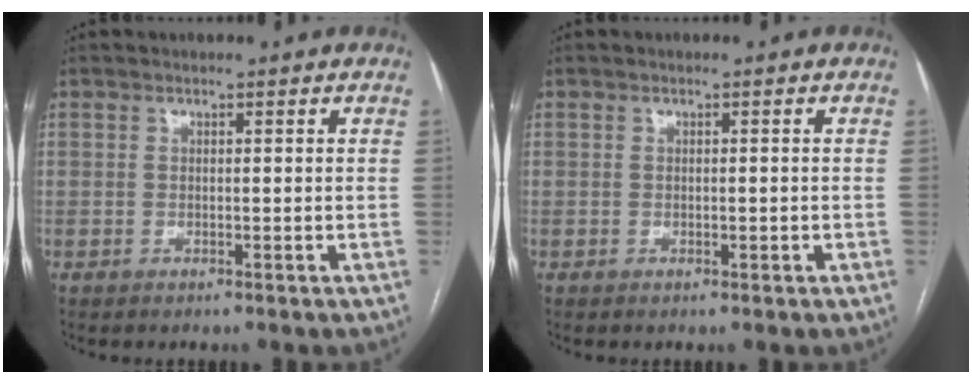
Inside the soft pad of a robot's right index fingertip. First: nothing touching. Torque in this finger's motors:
{"motor_torque": [-0.07, 0.04, -0.05, 0.00]}